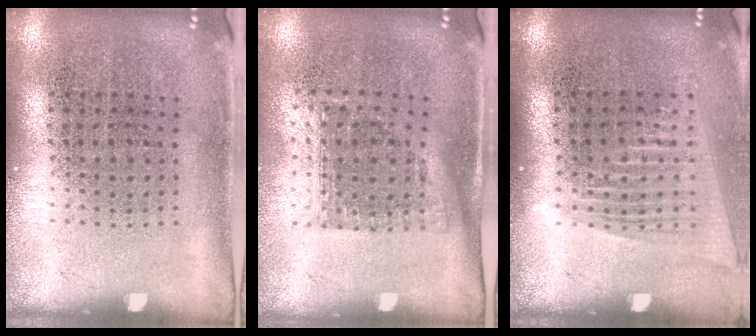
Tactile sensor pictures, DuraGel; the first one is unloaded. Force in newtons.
{"total": 1.1, "press": 0.9, "slide": 0.6}
{"total": 1.5, "press": 1.3, "slide": 0.6}